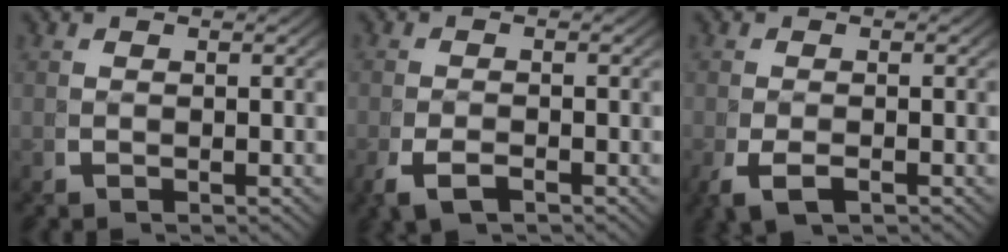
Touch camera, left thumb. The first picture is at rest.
{"total": 2.2, "force": [-1.4, 1.1, 1.4], "torque": [-0.039, -0.009, -0.022]}
{"total": 2.5, "force": [-1.1, 1.3, 1.7], "torque": [-0.047, -0.013, -0.012]}